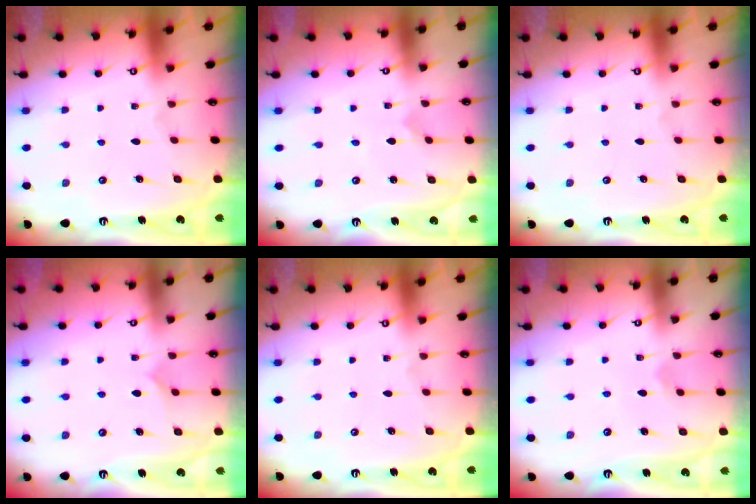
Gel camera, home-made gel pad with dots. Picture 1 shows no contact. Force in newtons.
{"total": 0.0}
{"total": 0.0}
{"total": 3.9, "press": 3.9, "slide": 0.4}
{"total": 0.0}
{"total": 2.8, "press": 2.8, "slide": 0.6}